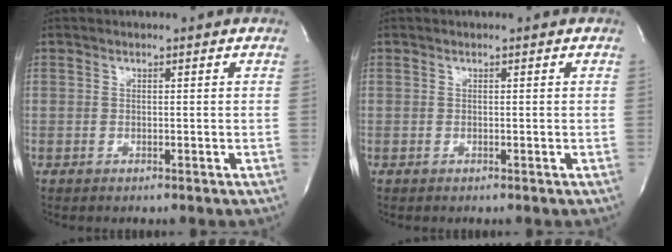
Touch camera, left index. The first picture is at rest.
{"total": 0.0}